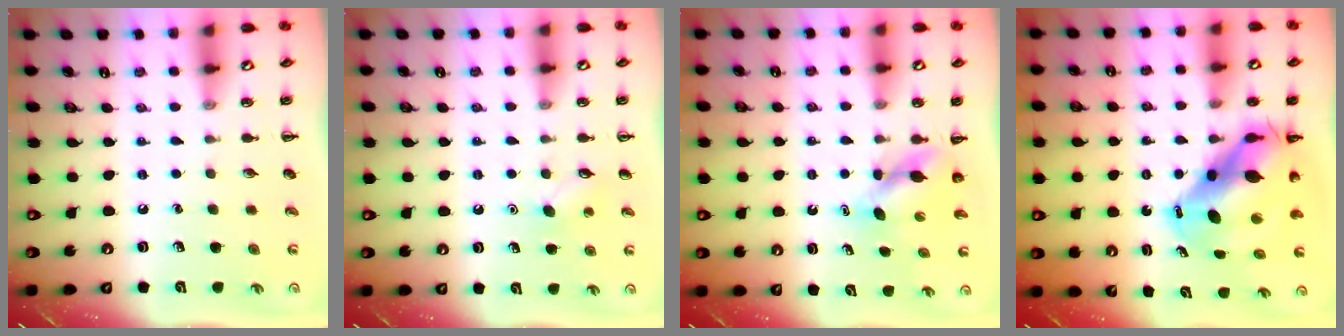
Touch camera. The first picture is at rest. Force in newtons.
{"total": 5.3, "press": 5.1, "slide": 1.4}
{"total": 4.6, "press": 4.6, "slide": 0.4}
{"total": 12.9, "press": 12.5, "slide": 3.5}